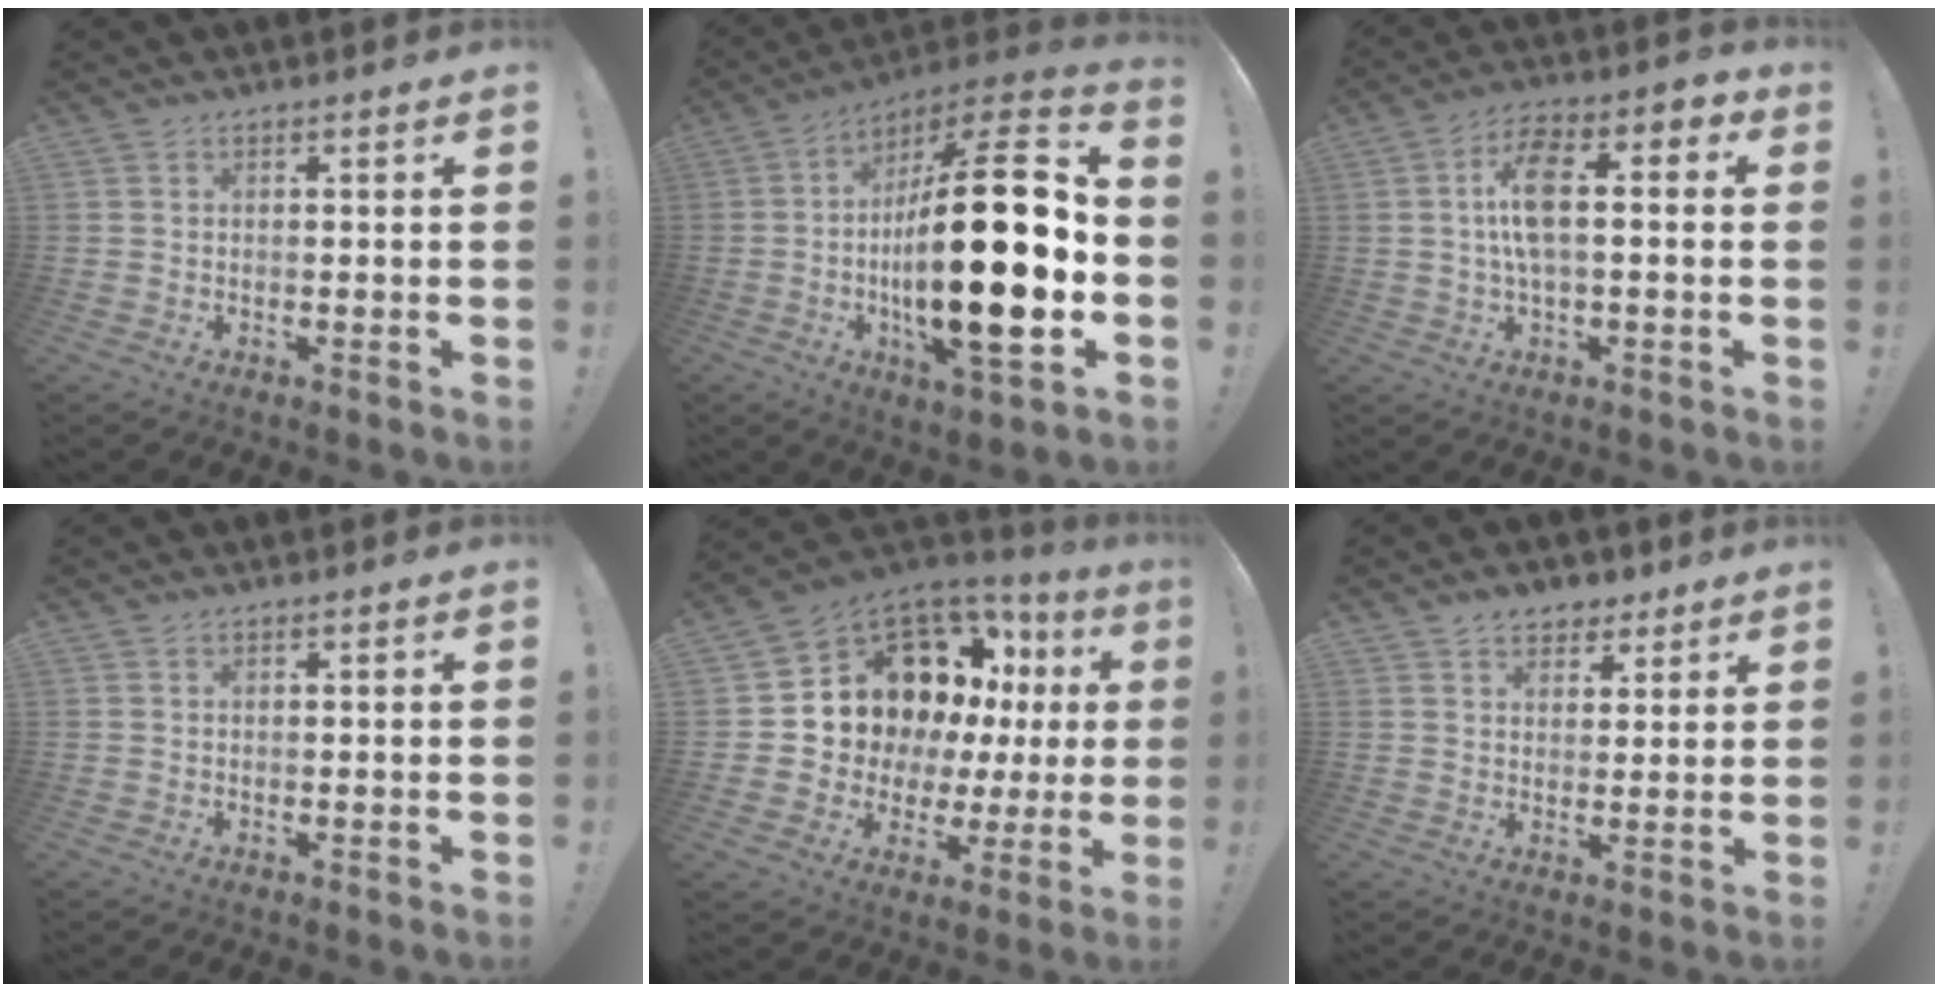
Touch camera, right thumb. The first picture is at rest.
{"total": 30.7, "force": [-3.7, 9.5, 29.0], "torque": [-0.494, 0.010, -0.065]}
{"total": 11.9, "force": [1.3, 5.8, 10.3], "torque": [-0.176, 0.009, 0.022]}
{"total": 0.0}
{"total": 13.1, "force": [7.4, 8.7, 6.5], "torque": [-0.099, -0.070, 0.151]}
{"total": 6.3, "force": [4.2, 4.4, 1.6], "torque": [-0.017, -0.022, 0.079]}